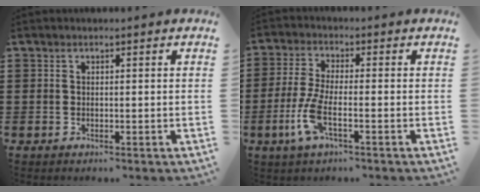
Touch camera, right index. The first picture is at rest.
{"total": 6.2, "force": [-2.6, 1.4, 5.5], "torque": [-0.141, -0.021, -0.055]}